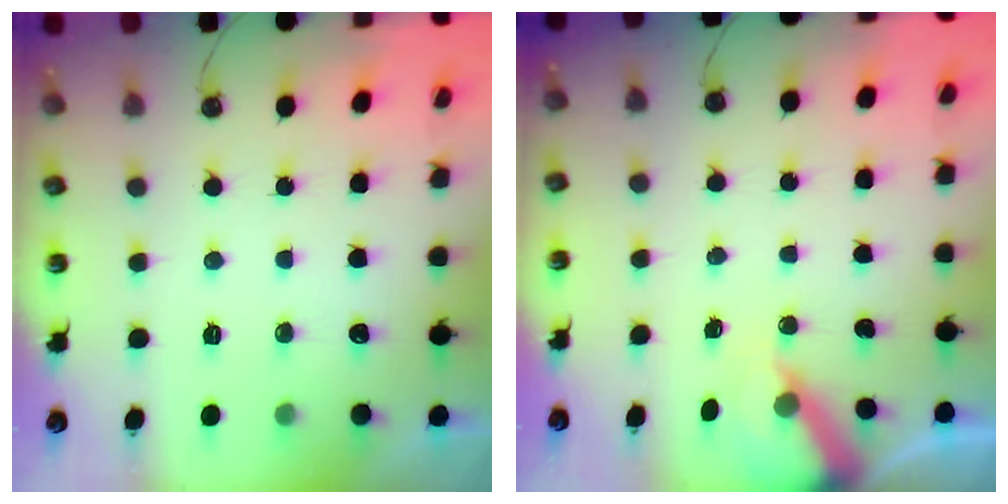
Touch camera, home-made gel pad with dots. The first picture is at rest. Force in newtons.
{"total": 6.8, "press": 6.8, "slide": 0.5}